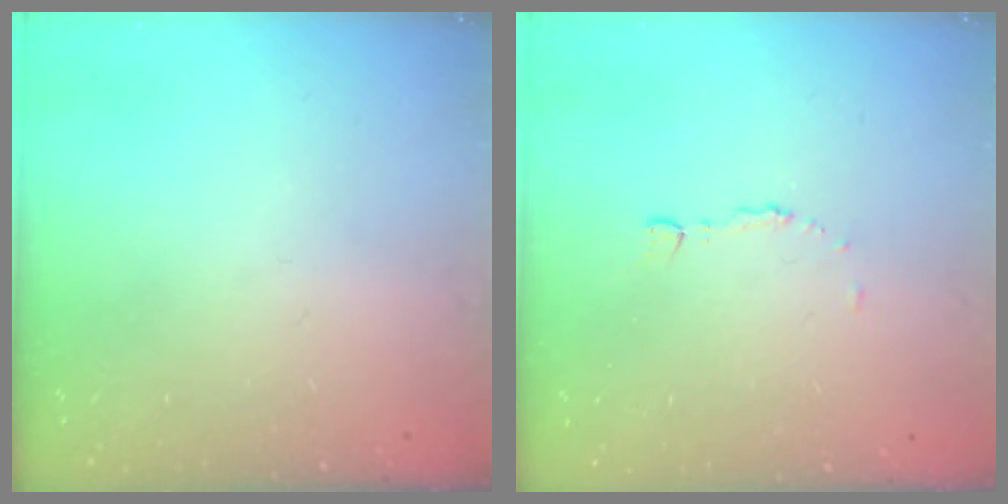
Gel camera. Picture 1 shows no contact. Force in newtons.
{"total": 3.3, "press": 3.2, "slide": 0.3}